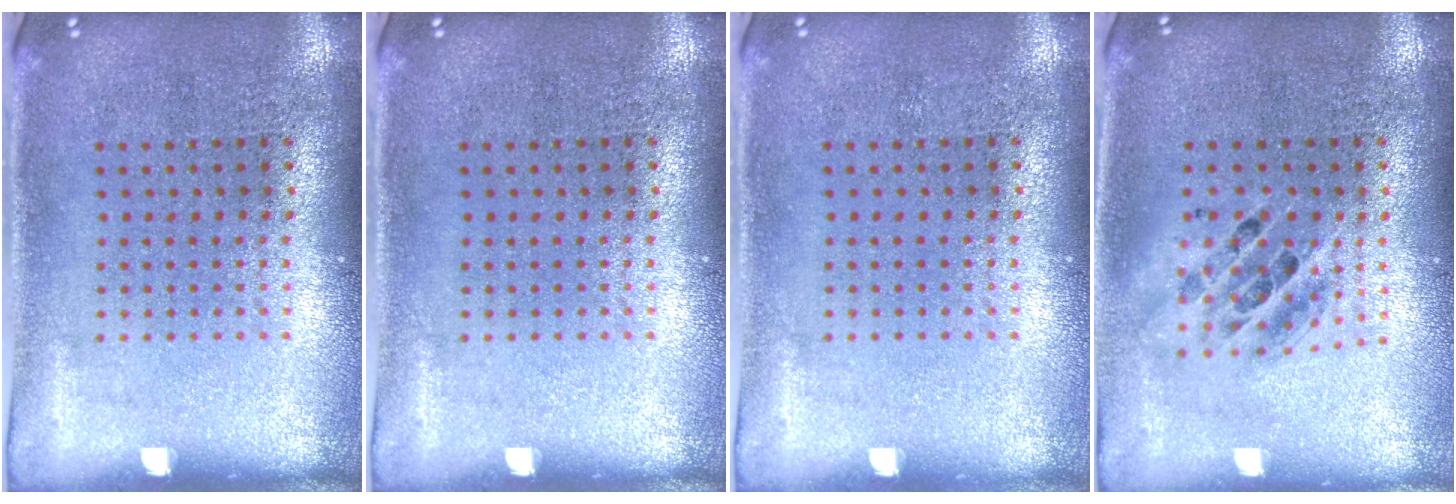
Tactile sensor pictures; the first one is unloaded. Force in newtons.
{"total": 0.0}
{"total": 0.0}
{"total": 1.3, "press": 1.1, "slide": 0.6}